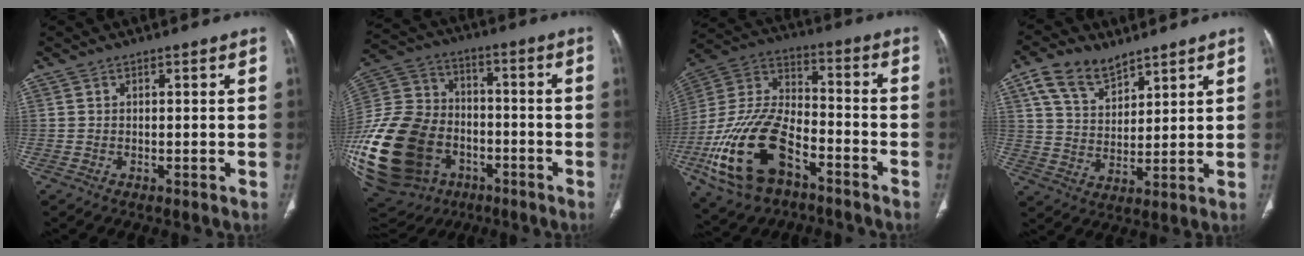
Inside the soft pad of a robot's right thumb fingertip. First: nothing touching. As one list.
[{"total": 36.1, "force": [-11.7, 26.5, 21.4], "torque": [-0.556, 0.051, -0.199]}, {"total": 21.9, "force": [-10.2, 11.6, 15.5], "torque": [-0.323, 0.050, -0.182]}, {"total": 9.8, "force": [6.4, 5.4, 5.0], "torque": [-0.077, -0.024, 0.128]}]